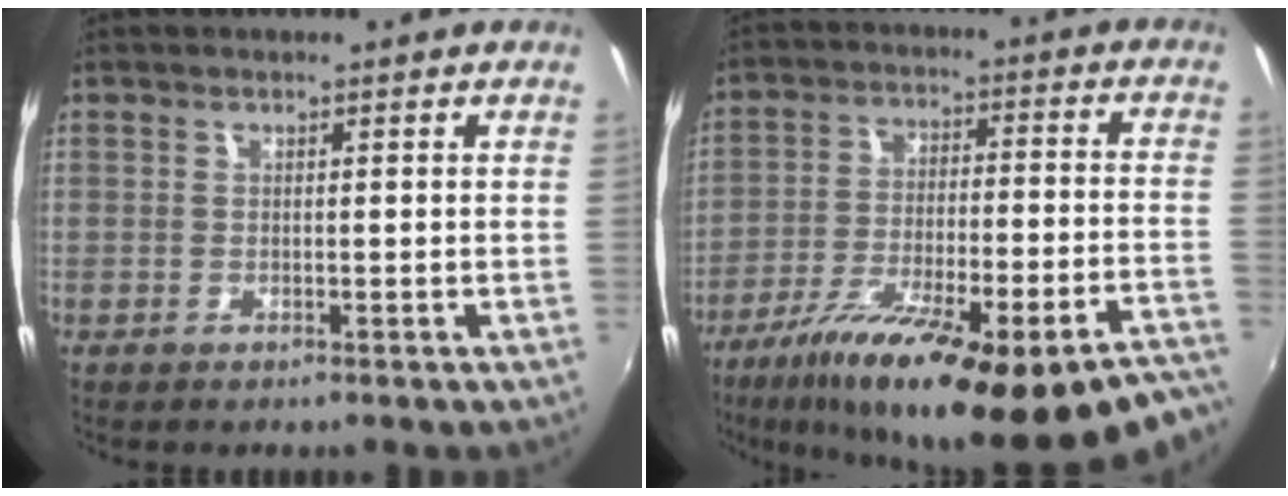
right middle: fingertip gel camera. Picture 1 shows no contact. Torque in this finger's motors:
{"motor_torque": [2.14, 0.00, 0.52, 0.21]}